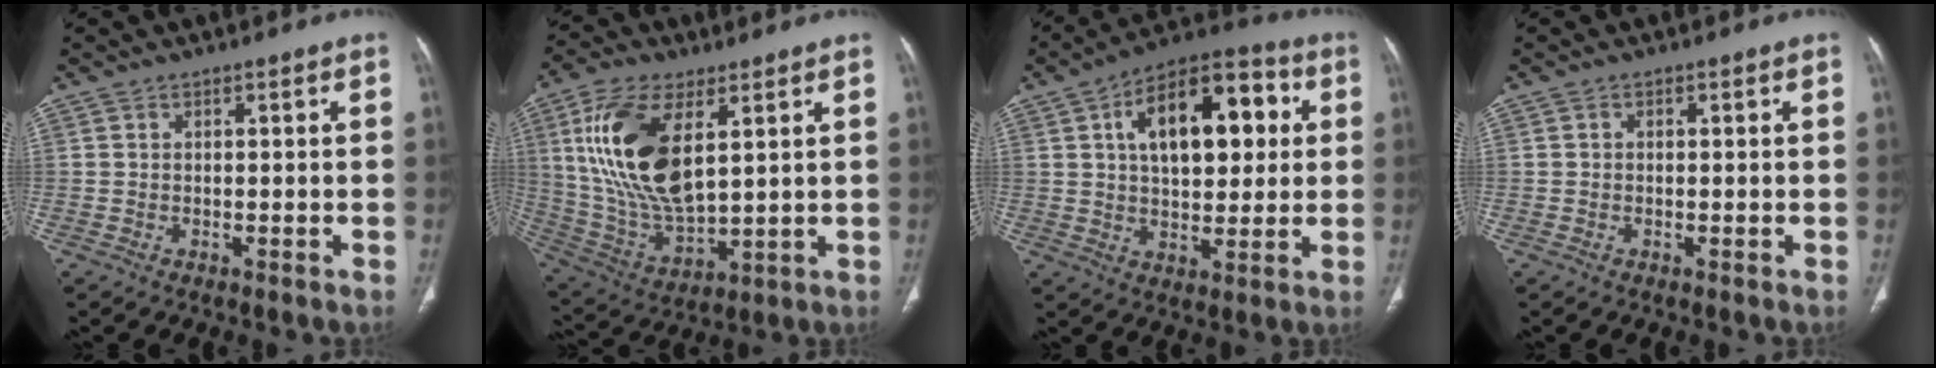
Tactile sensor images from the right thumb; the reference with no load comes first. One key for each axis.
{"total": 19.4, "fx": 5.9, "fy": 9.2, "fz": 16.0, "tx": -0.317, "ty": -0.024, "tz": 0.119}
{"total": 18.8, "fx": 4.7, "fy": 10.0, "fz": 15.2, "tx": -0.196, "ty": 0.019, "tz": 0.067}
{"total": 0.0}